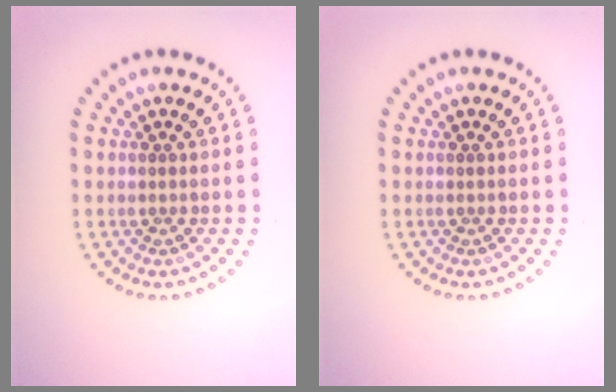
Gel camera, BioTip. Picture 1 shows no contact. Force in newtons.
{"total": 0.0}